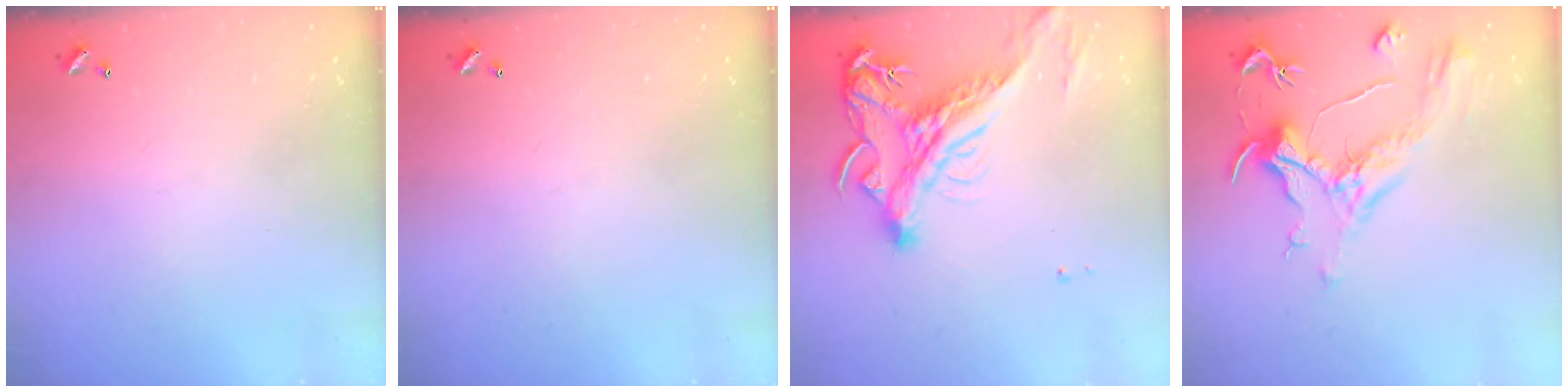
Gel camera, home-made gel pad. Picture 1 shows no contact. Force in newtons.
{"total": 0.0}
{"total": 4.6, "press": 4.3, "slide": 1.7}
{"total": 1.1, "press": 0.1, "slide": 1.1}